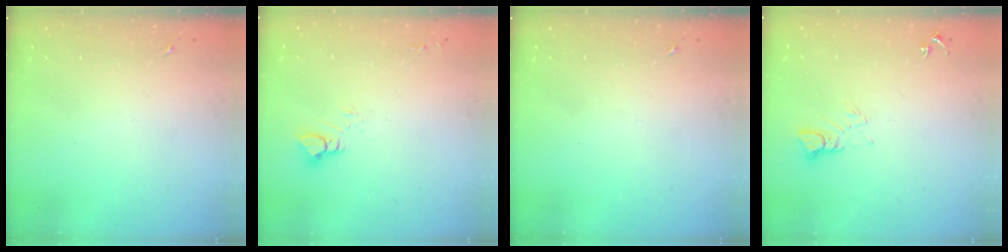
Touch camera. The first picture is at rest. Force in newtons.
{"total": 5.1, "press": 5.1, "slide": 0.3}
{"total": 0.0}
{"total": 4.7, "press": 4.7, "slide": 0.3}